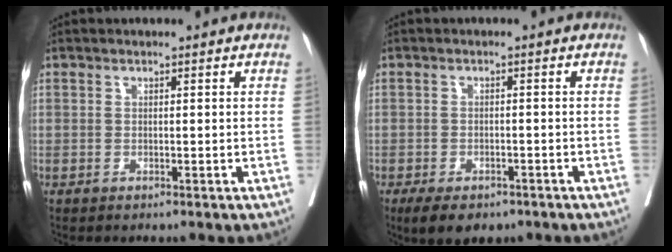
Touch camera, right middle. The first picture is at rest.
{"total": 6.9, "force": [-5.0, 3.1, 3.5], "torque": [-0.048, -0.004, -0.071]}